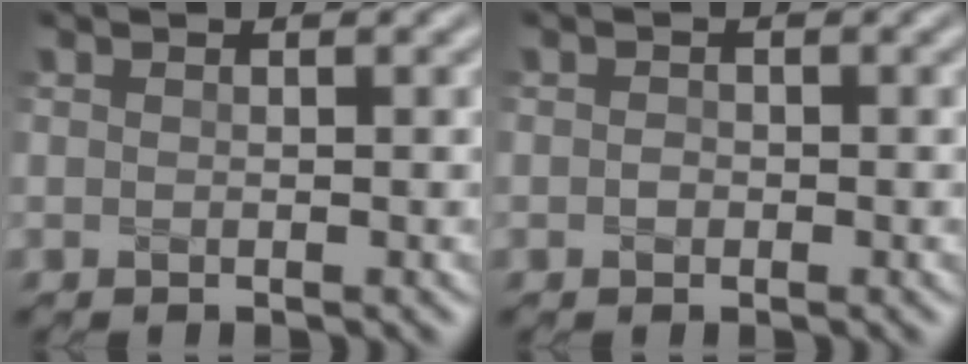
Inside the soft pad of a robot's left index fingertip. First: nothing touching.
{"total": 0.6, "force": [-0.2, 0.5, 0.2], "torque": [-0.002, 0.001, -0.006]}